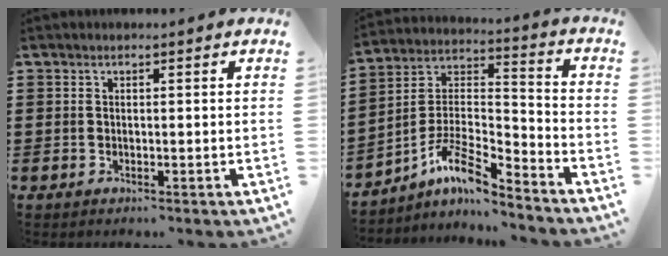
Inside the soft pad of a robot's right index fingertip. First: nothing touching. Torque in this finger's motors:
{"motor_torque": [-0.23, 0.24, 0.07, -0.06]}